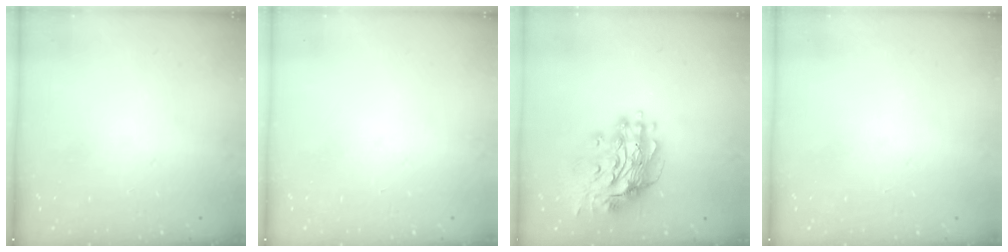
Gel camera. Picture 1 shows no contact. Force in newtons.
{"total": 0.0}
{"total": 17.5, "press": 17.4, "slide": 1.7}
{"total": 0.0}